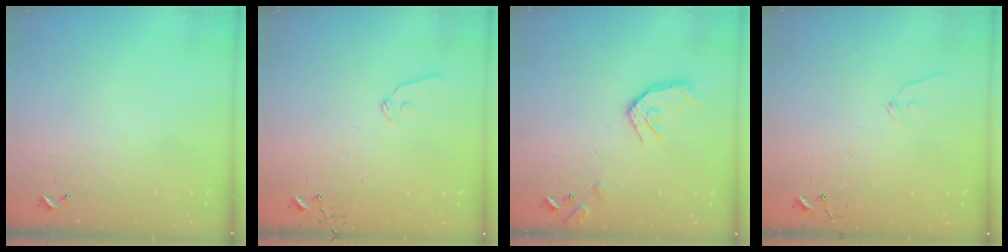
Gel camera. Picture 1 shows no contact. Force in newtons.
{"total": 6.0, "press": 5.9, "slide": 0.8}
{"total": 12.7, "press": 12.6, "slide": 1.6}
{"total": 6.9, "press": 6.9, "slide": 0.7}